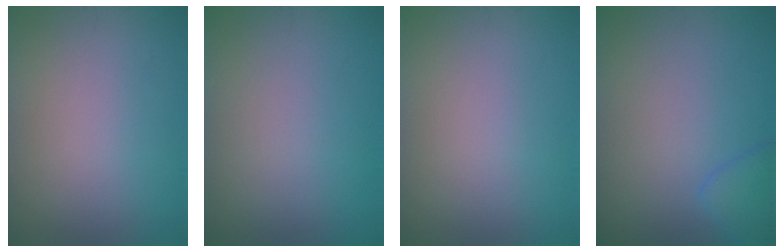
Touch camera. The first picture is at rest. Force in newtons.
{"total": 0.0}
{"total": 0.0}
{"total": 1.9, "press": 1.9, "slide": 0.1}